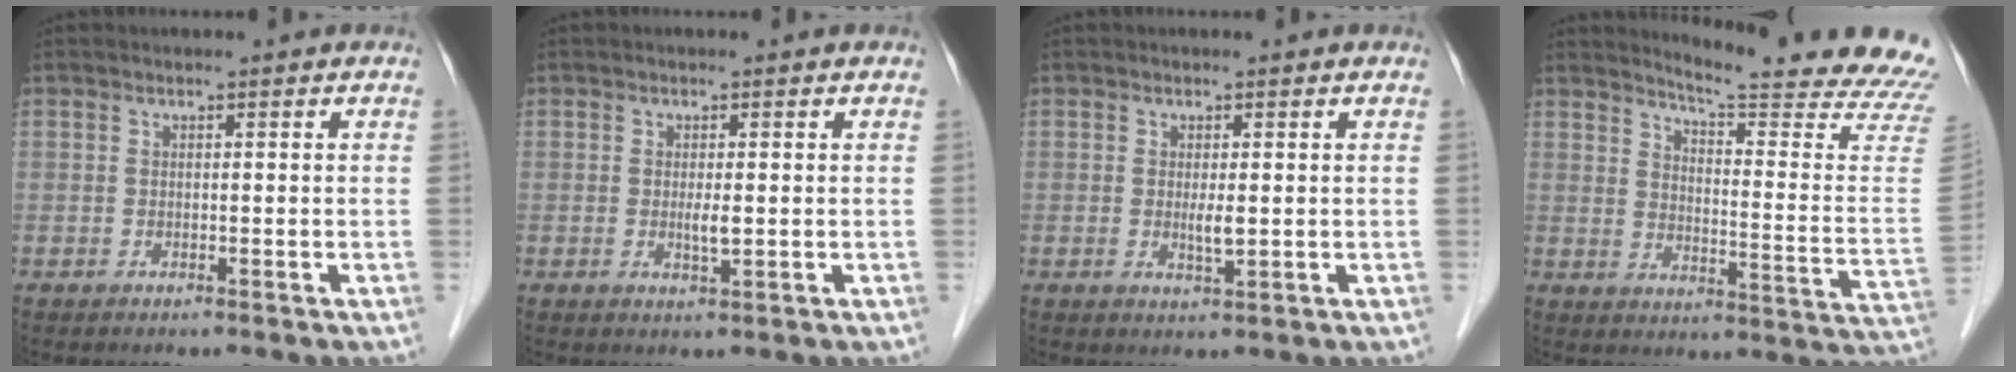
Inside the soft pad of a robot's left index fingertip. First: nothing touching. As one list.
[{"total": 1.9, "force": [-0.1, 0.3, 1.9], "torque": [-0.038, -0.003, 0.001]}, {"total": 2.1, "force": [0.0, 0.3, 2.1], "torque": [-0.041, -0.005, 0.004]}, {"total": 21.1, "force": [19.8, -0.9, 7.2], "torque": [-0.104, -0.141, 0.228]}]